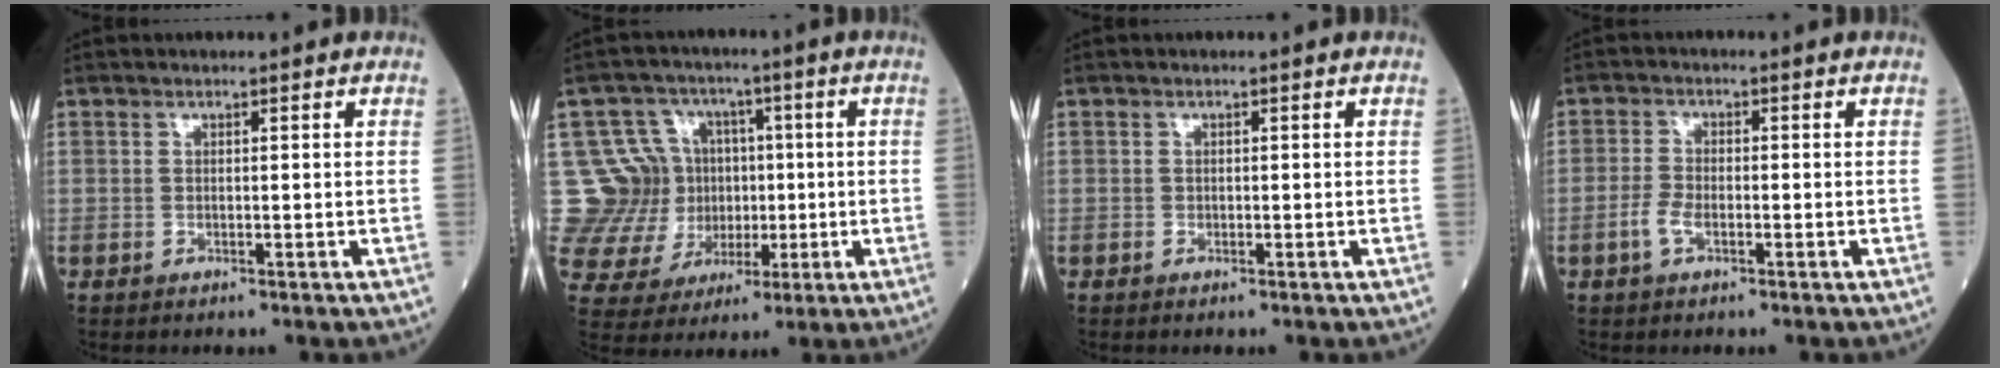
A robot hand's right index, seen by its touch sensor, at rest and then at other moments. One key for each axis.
{"total": 14.3, "fx": 1.4, "fy": 13.3, "fz": 5.1, "tx": -0.113, "ty": 0.056, "tz": 0.053}
{"total": 0.0}
{"total": 2.9, "fx": -1.3, "fy": 1.3, "fz": 2.2, "tx": -0.050, "ty": 0.002, "tz": -0.028}